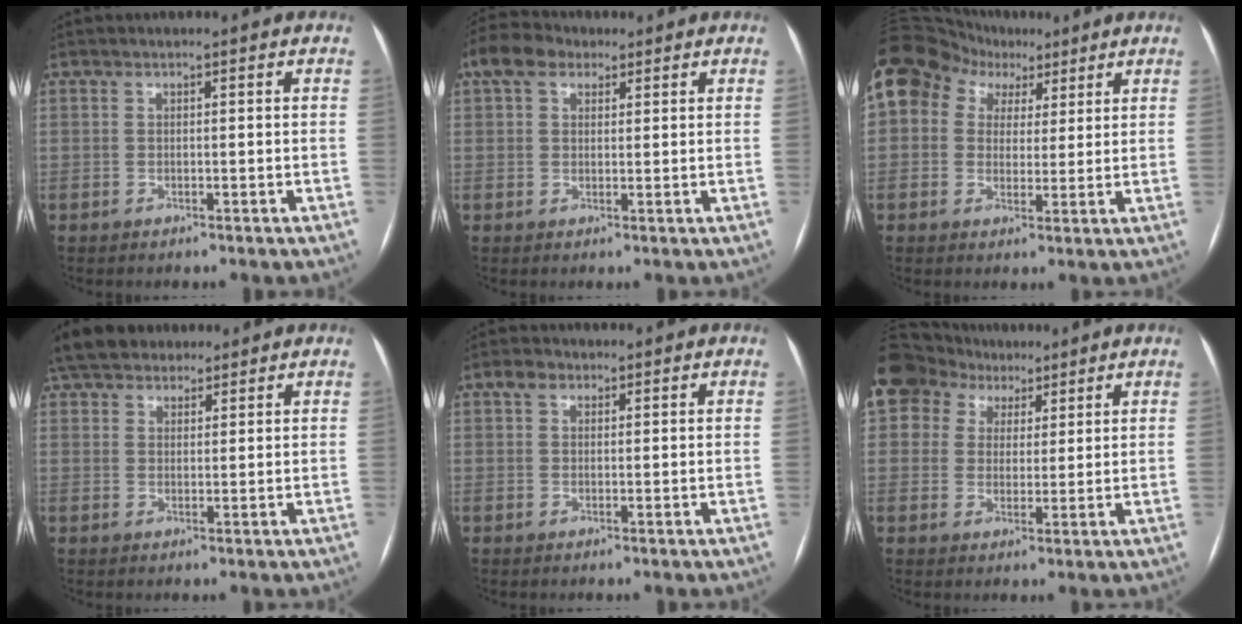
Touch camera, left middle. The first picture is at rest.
{"total": 5.7, "force": [3.2, 3.6, 3.0], "torque": [-0.066, 0.035, 0.060]}
{"total": 18.8, "force": [8.9, 14.5, 7.9], "torque": [-0.212, 0.098, 0.168]}
{"total": 10.4, "force": [8.4, 4.8, 3.9], "torque": [-0.060, 0.043, 0.142]}
{"total": 2.2, "force": [1.2, 1.5, 1.1], "torque": [-0.024, 0.016, 0.021]}
{"total": 18.0, "force": [9.8, 13.6, 6.7], "torque": [-0.202, 0.084, 0.183]}